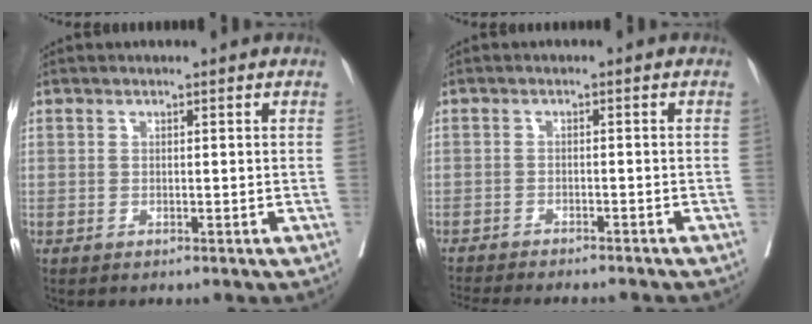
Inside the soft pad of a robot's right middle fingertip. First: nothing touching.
{"total": 11.9, "force": [-10.8, 1.8, 4.6], "torque": [-0.072, -0.014, -0.144]}